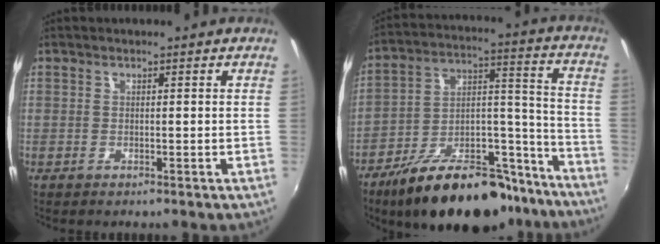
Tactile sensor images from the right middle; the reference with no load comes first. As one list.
[{"total": 24.5, "force": [-17.5, 10.8, 13.3], "torque": [-0.200, 0.044, -0.247]}]